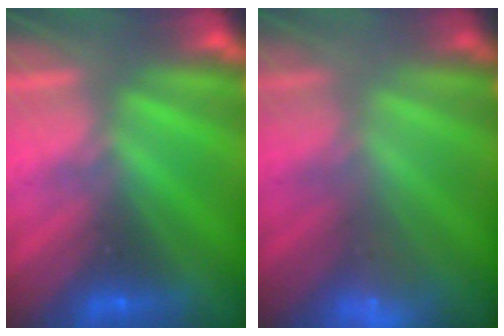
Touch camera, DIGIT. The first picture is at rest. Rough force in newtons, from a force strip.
{"total": 2.3}